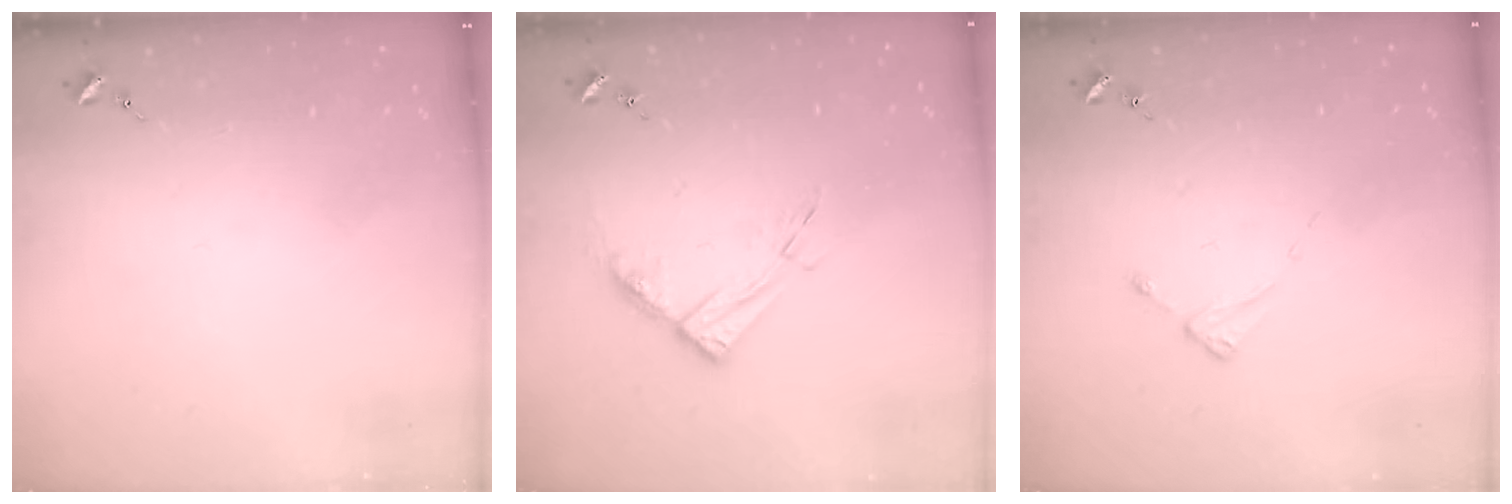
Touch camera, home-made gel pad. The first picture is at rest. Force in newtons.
{"total": 9.6, "press": 9.5, "slide": 1.1}
{"total": 2.4, "press": 2.4, "slide": 0.3}